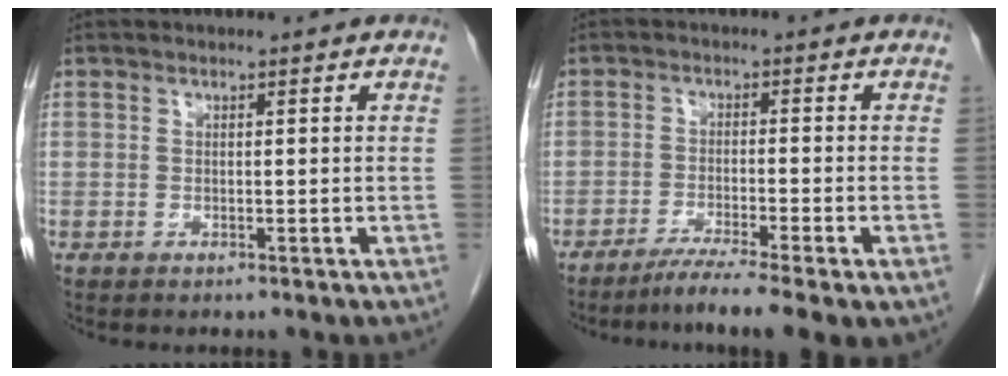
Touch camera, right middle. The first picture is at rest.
{"total": 7.7, "force": [-5.3, 0.1, 5.6], "torque": [-0.087, -0.015, -0.085]}